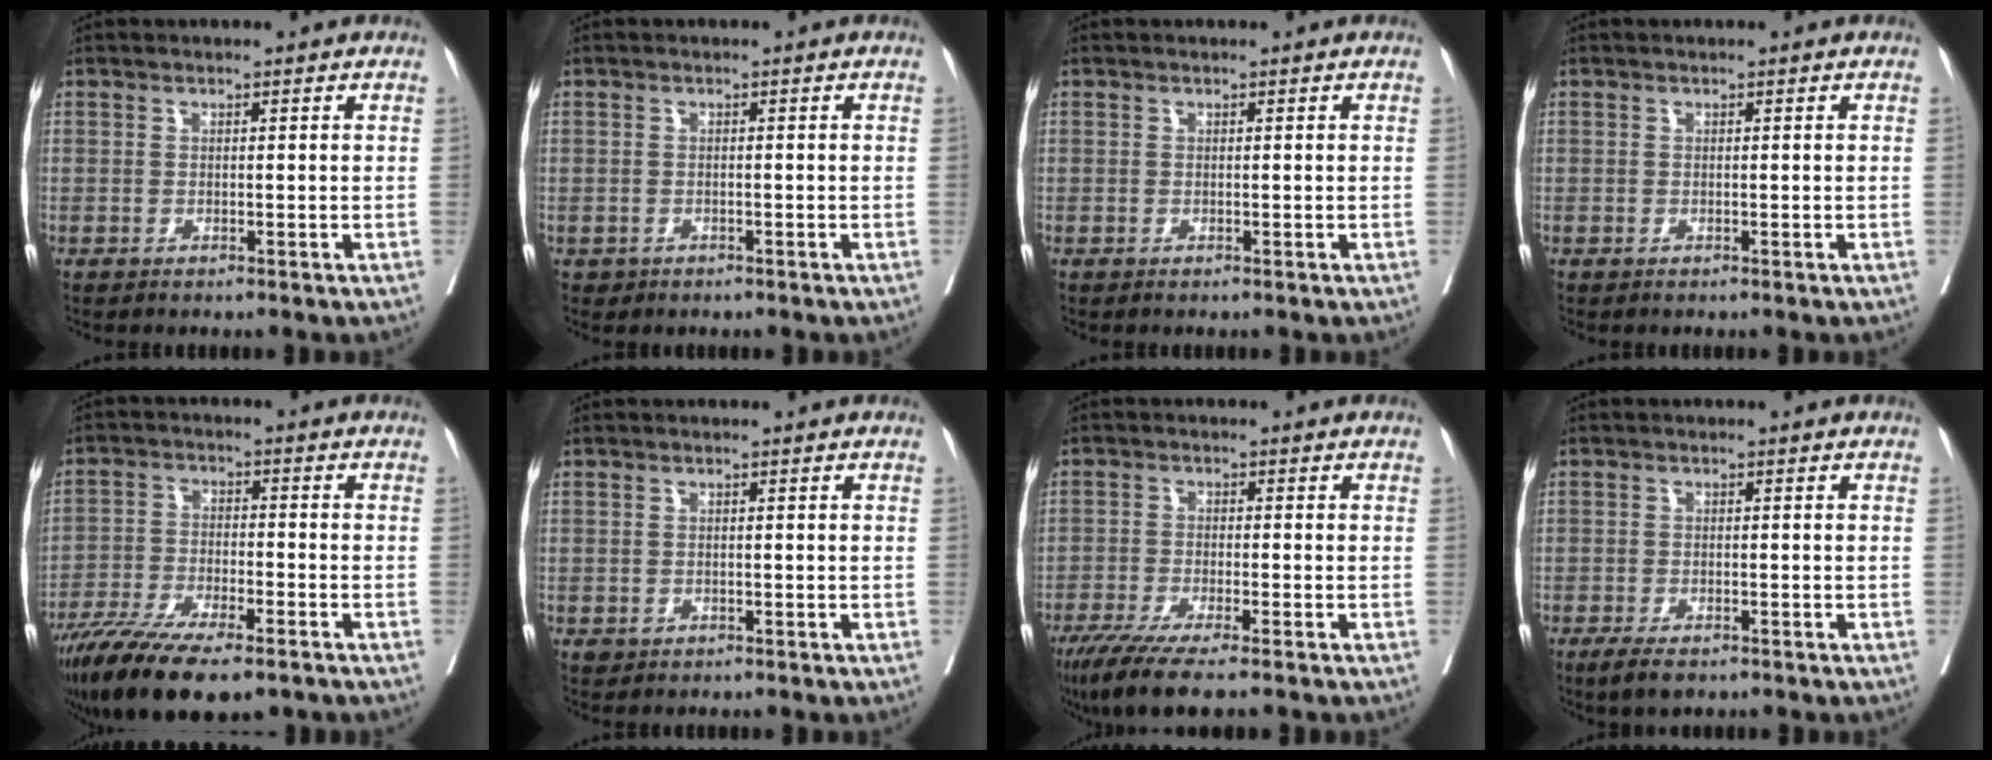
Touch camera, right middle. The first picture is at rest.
{"total": 1.0, "force": [-0.5, 0.8, 0.1], "torque": [-0.006, 0.003, -0.004]}
{"total": 0.0}
{"total": 0.0}
{"total": 15.6, "force": [-11.5, 3.8, 9.7], "torque": [-0.176, -0.031, -0.193]}
{"total": 1.2, "force": [-0.4, 1.0, 0.4], "torque": [-0.007, 0.002, 0.000]}
{"total": 8.3, "force": [-6.3, 0.4, 5.3], "torque": [-0.084, -0.020, -0.106]}
{"total": 3.7, "force": [-2.6, 1.3, 2.4], "torque": [-0.043, -0.007, -0.040]}